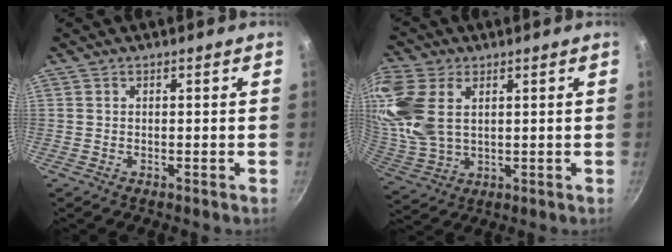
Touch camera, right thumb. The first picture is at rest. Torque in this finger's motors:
{"motor_torque": [1.18, 3.35, 1.63, 0.18, 0.22]}